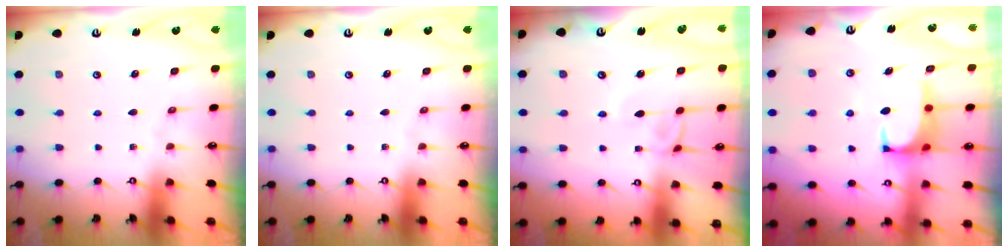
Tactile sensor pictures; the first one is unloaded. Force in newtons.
{"total": 0.0}
{"total": 2.9, "press": 2.9, "slide": 0.2}
{"total": 2.7, "press": 2.5, "slide": 0.8}